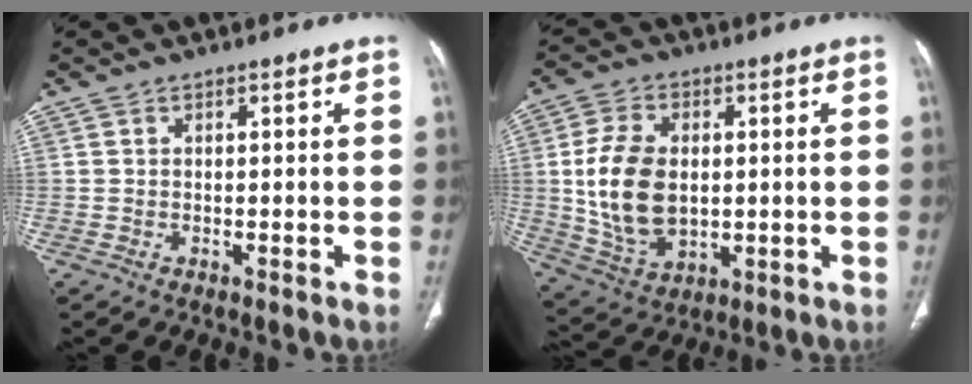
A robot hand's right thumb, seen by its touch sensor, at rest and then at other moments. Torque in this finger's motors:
{"motor_torque": [-0.26, 1.06, 0.87, 0.46, 0.17]}